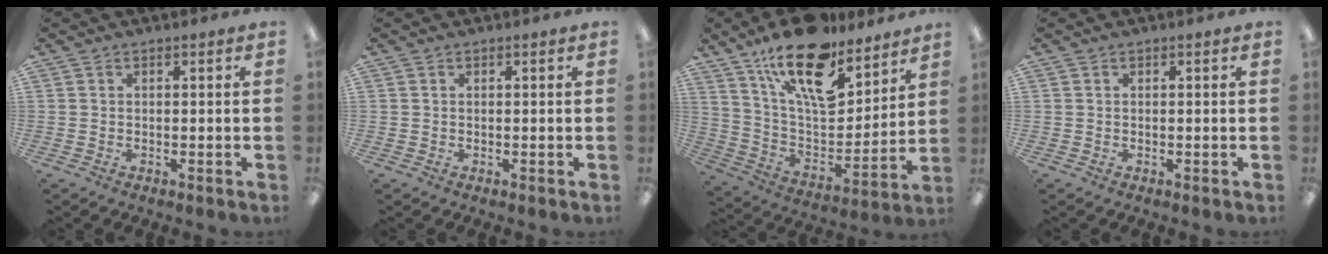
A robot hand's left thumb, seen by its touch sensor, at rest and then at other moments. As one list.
[{"total": 0.0}, {"total": 21.0, "force": [14.1, 9.1, 12.7], "torque": [-0.217, -0.082, 0.248]}, {"total": 0.0}]